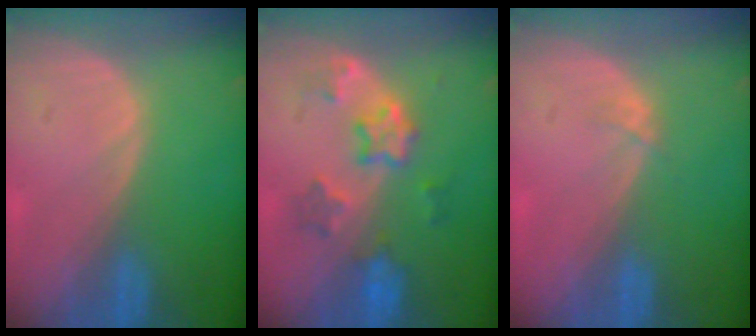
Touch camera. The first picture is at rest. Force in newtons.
{"total": 6.1, "press": 6.0, "slide": 1.1}
{"total": 1.2, "press": 0.9, "slide": 0.7}